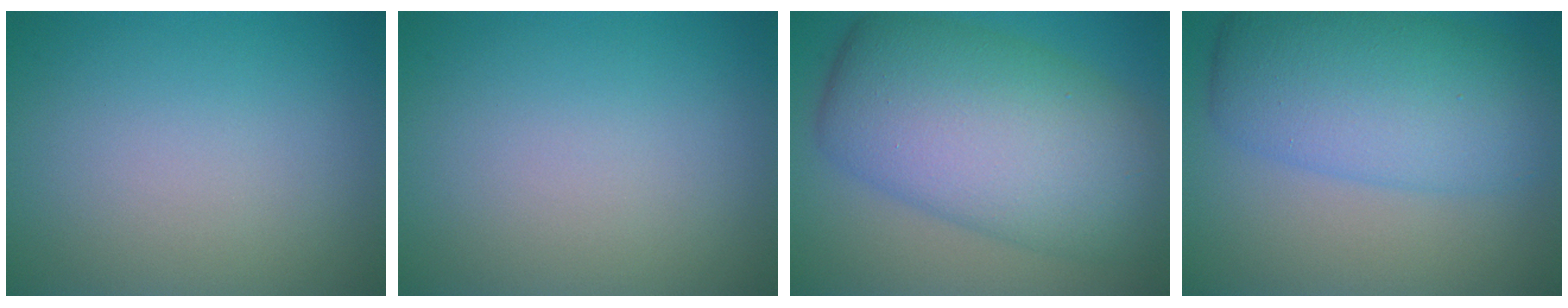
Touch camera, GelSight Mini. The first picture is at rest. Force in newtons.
{"total": 0.0}
{"total": 11.9, "press": 11.9, "slide": 0.4}
{"total": 8.2, "press": 8.2, "slide": 0.1}